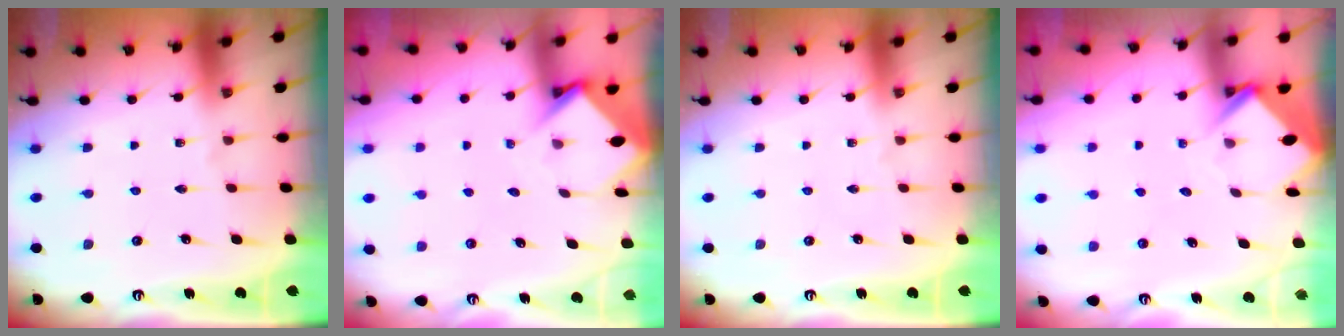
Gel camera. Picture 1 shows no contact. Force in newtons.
{"total": 3.8, "press": 3.8, "slide": 0.3}
{"total": 0.0}
{"total": 3.8, "press": 3.8, "slide": 0.2}